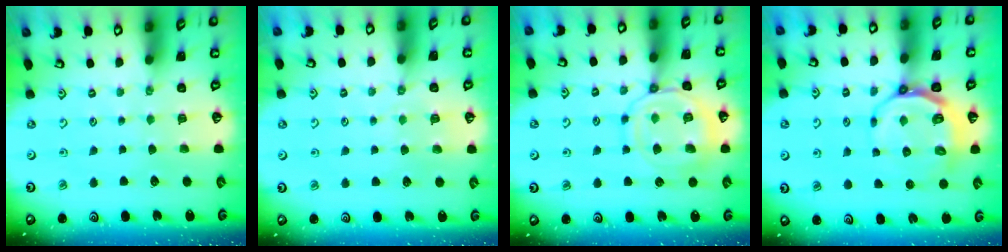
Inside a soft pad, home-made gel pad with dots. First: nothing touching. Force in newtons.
{"total": 3.2, "press": 3.1, "slide": 0.7}
{"total": 12.9, "press": 12.8, "slide": 1.3}
{"total": 9.2, "press": 8.5, "slide": 3.5}